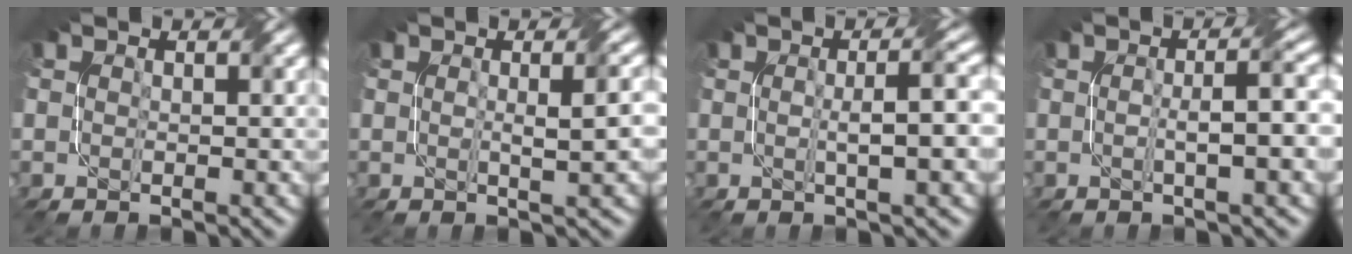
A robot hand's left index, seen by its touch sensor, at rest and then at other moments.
{"total": 2.9, "force": [0.2, 0.8, 2.8], "torque": [-0.033, 0.005, 0.004]}
{"total": 4.2, "force": [0.0, 0.8, 4.1], "torque": [-0.061, 0.011, 0.002]}
{"total": 3.6, "force": [-0.2, 0.7, 3.6], "torque": [-0.055, 0.009, -0.002]}